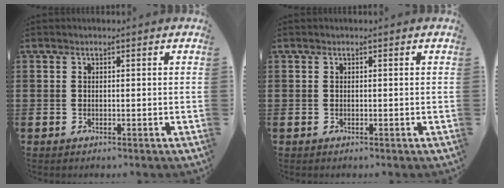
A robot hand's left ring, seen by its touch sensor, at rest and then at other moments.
{"total": 0.0}